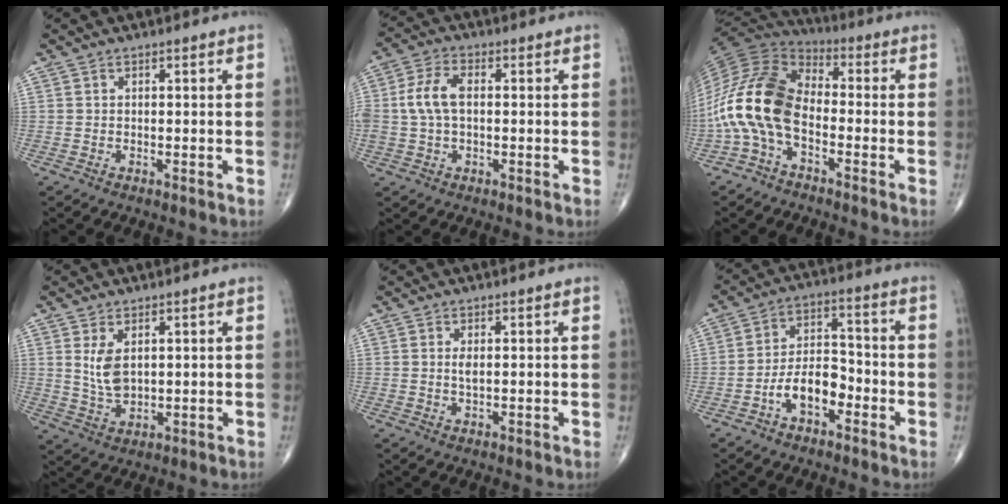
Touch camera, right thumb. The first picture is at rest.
{"total": 7.1, "force": [0.3, 4.2, 5.7], "torque": [-0.127, 0.017, 0.002]}
{"total": 15.6, "force": [-3.7, 8.9, 12.3], "torque": [-0.258, 0.052, -0.083]}
{"total": 5.3, "force": [1.6, 3.0, 4.2], "torque": [-0.073, -0.014, 0.041]}
{"total": 1.4, "force": [0.3, 0.5, 1.3], "torque": [-0.028, -0.003, 0.007]}
{"total": 8.5, "force": [-4.0, 4.6, 5.9], "torque": [-0.087, 0.040, -0.077]}